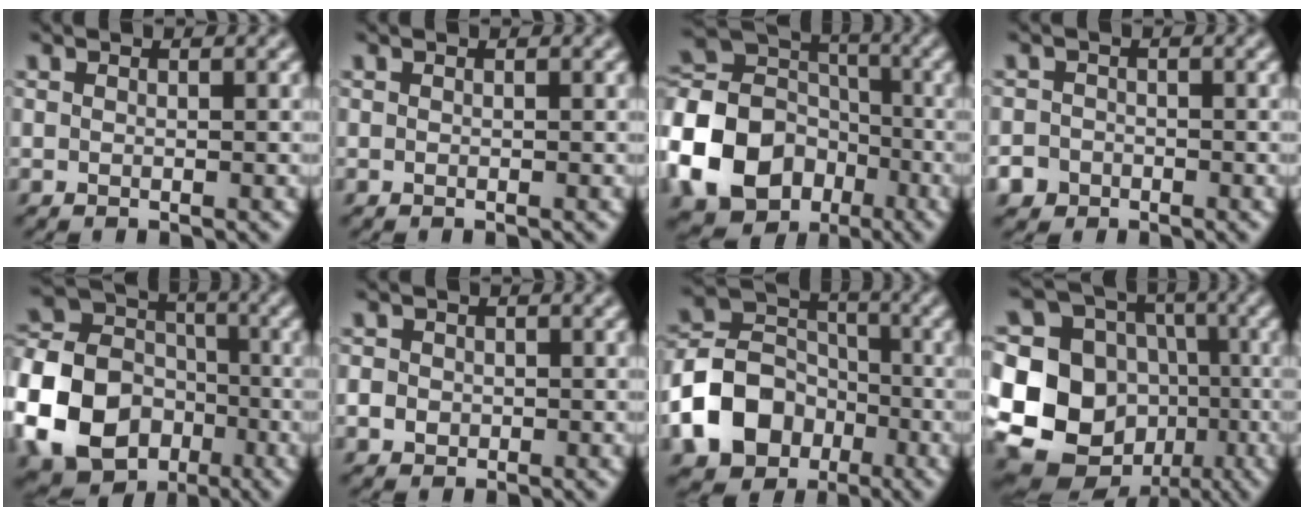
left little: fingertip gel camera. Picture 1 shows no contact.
{"total": 0.0}
{"total": 14.7, "force": [-5.5, 12.0, 6.4], "torque": [-0.163, -0.017, -0.123]}
{"total": 3.9, "force": [-2.4, 3.1, 0.5], "torque": [0.002, -0.006, -0.050]}
{"total": 14.1, "force": [-4.8, 11.4, 6.9], "torque": [-0.182, -0.024, -0.113]}
{"total": 3.1, "force": [-0.3, 2.8, 1.2], "torque": [-0.015, 0.018, -0.024]}
{"total": 8.9, "force": [-3.7, 6.7, 4.6], "torque": [-0.083, 0.003, -0.080]}
{"total": 16.4, "force": [-3.1, 14.6, 6.8], "torque": [-0.173, 0.009, -0.072]}